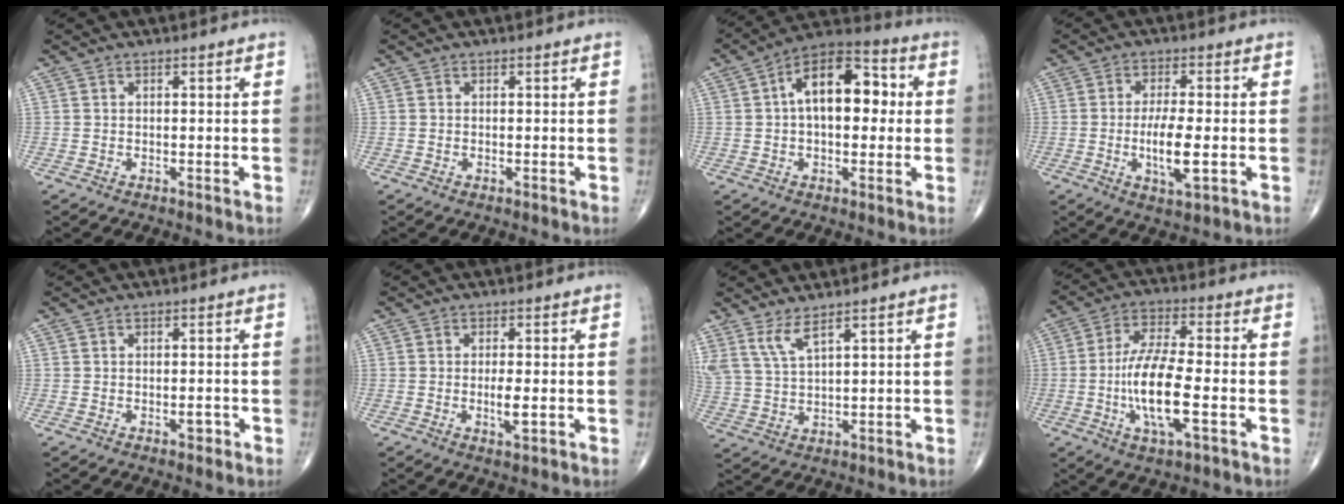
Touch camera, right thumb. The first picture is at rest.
{"total": 0.0}
{"total": 14.8, "force": [1.9, 8.2, 12.1], "torque": [-0.166, 0.036, 0.019]}
{"total": 7.9, "force": [-1.5, 2.2, 7.4], "torque": [-0.136, -0.007, -0.027]}
{"total": 1.5, "force": [-0.7, 0.7, 1.1], "torque": [-0.011, 0.001, -0.012]}
{"total": 3.4, "force": [-0.6, 0.9, 3.2], "torque": [-0.060, -0.006, -0.012]}
{"total": 5.0, "force": [3.6, 0.9, 3.4], "torque": [-0.081, -0.022, 0.081]}
{"total": 13.2, "force": [-3.0, 3.9, 12.2], "torque": [-0.240, 0.012, -0.057]}